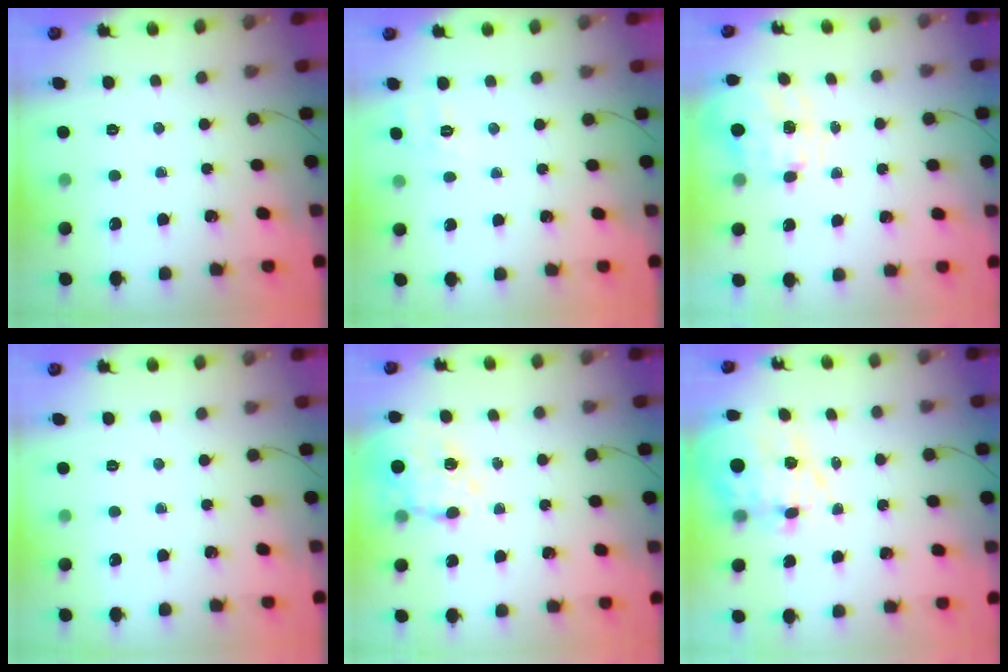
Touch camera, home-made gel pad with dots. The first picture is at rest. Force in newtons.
{"total": 6.6, "press": 6.3, "slide": 2.0}
{"total": 3.4, "press": 3.3, "slide": 1.0}
{"total": 0.0}
{"total": 12.5, "press": 12.0, "slide": 3.4}
{"total": 14.9, "press": 14.6, "slide": 3.0}